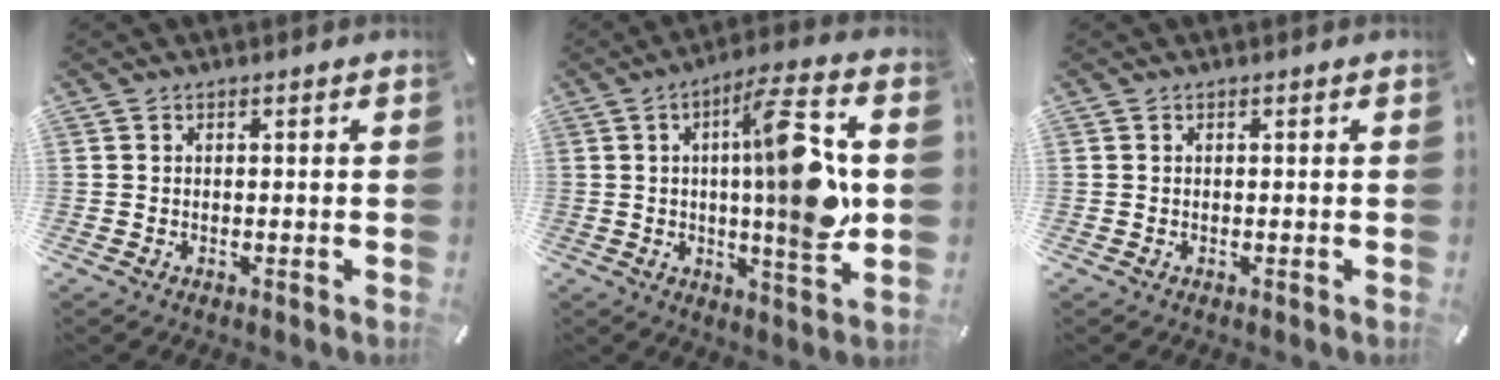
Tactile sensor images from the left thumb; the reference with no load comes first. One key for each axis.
{"total": 18.1, "fx": 2.5, "fy": 4.0, "fz": 17.5, "tx": -0.276, "ty": -0.006, "tz": 0.030}
{"total": 0.0}